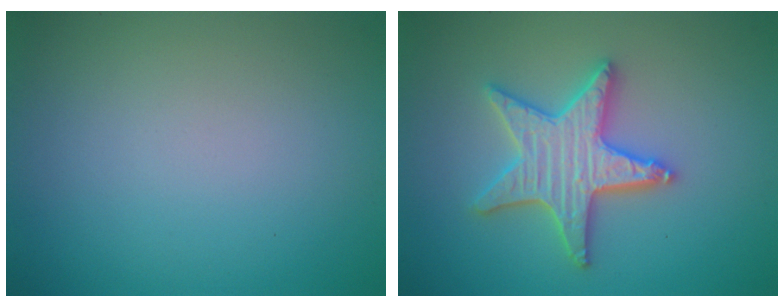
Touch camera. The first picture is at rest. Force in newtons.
{"total": 5.2, "press": 5.1, "slide": 0.8}